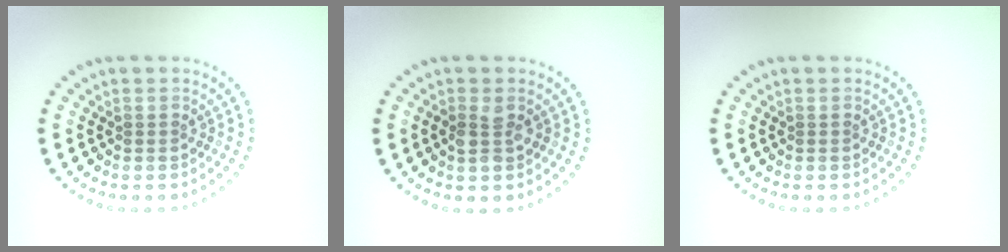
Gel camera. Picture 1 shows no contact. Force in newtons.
{"total": 2.0, "press": 2.0, "slide": 0.3}
{"total": 0.0}